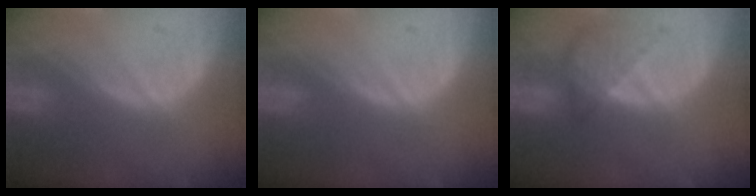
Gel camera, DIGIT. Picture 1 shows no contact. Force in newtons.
{"total": 0.0}
{"total": 4.6, "press": 4.3, "slide": 1.8}